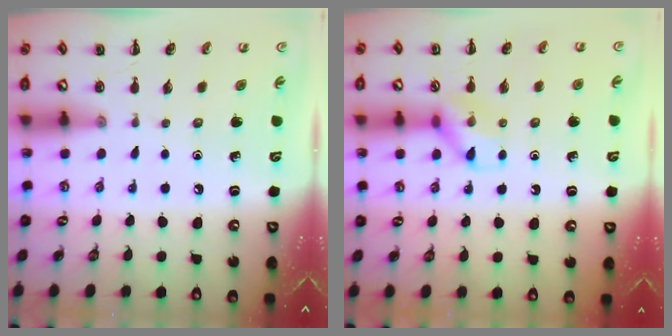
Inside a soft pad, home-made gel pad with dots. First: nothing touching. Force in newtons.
{"total": 9.8, "press": 9.7, "slide": 0.7}